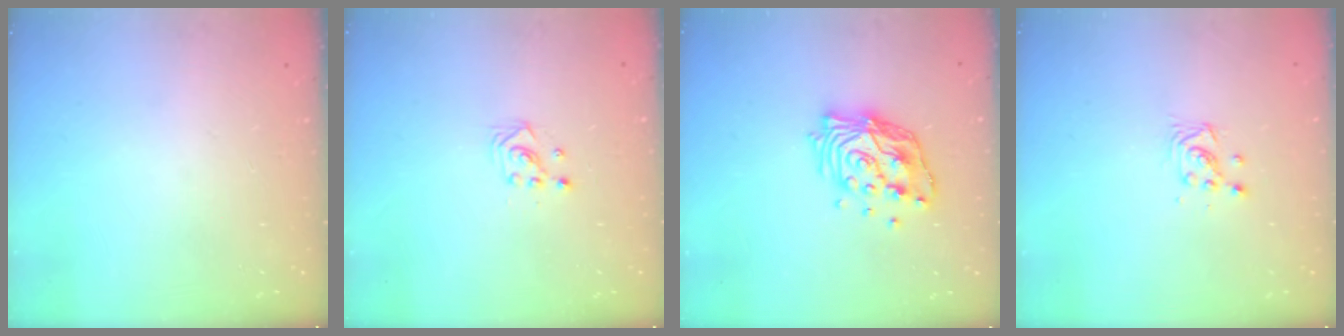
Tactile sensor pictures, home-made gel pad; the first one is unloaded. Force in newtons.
{"total": 2.2, "press": 2.2, "slide": 0.2}
{"total": 14.3, "press": 14.2, "slide": 1.4}
{"total": 3.8, "press": 3.8, "slide": 0.5}